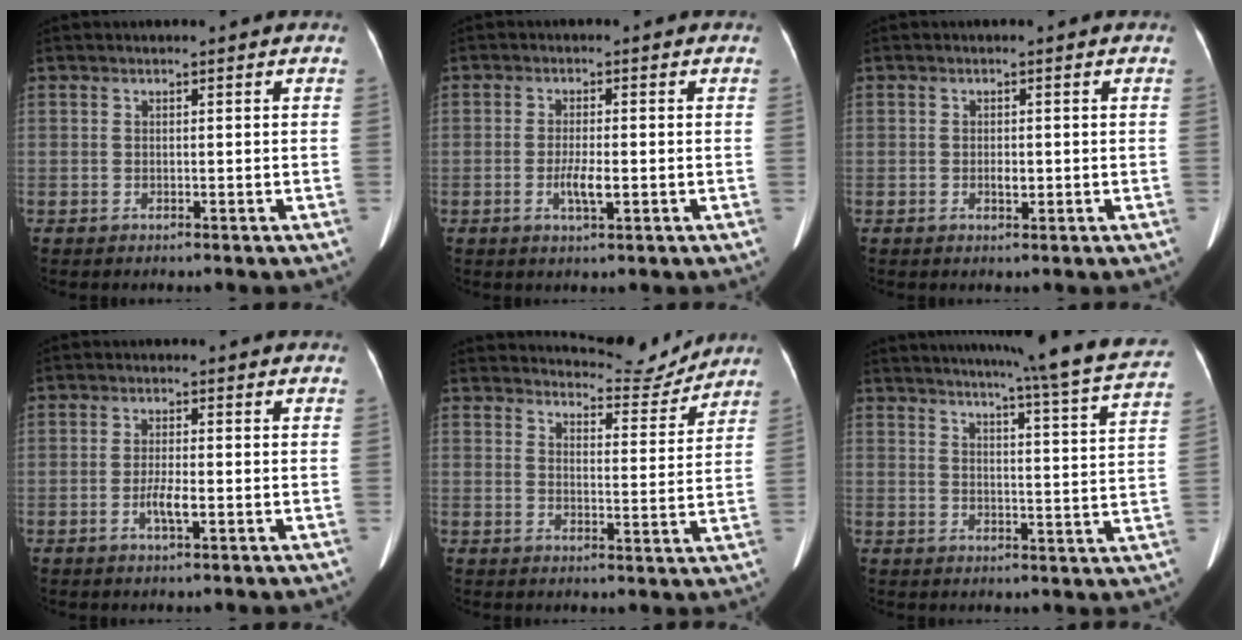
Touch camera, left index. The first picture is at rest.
{"total": 3.3, "force": [-1.0, 0.7, 3.1], "torque": [-0.064, -0.003, -0.016]}
{"total": 1.6, "force": [-0.4, 1.1, 1.1], "torque": [-0.020, 0.000, -0.003]}
{"total": 3.0, "force": [-1.1, 0.5, 2.7], "torque": [-0.056, -0.002, -0.020]}
{"total": 7.6, "force": [7.6, 0.9, -0.2], "torque": [0.001, -0.013, 0.099]}
{"total": 20.9, "force": [18.6, -1.3, 9.3], "torque": [-0.137, -0.058, 0.219]}